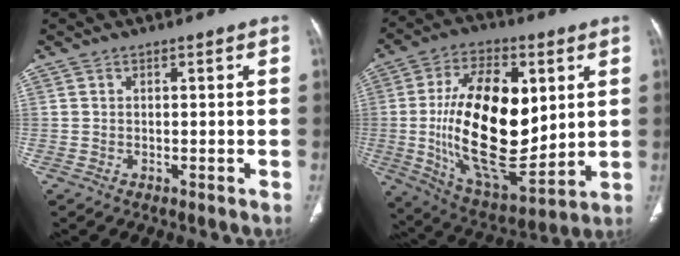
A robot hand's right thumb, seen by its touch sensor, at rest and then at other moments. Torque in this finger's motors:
{"motor_torque": [1.40, 3.62, 2.26, -0.50, 0.31]}